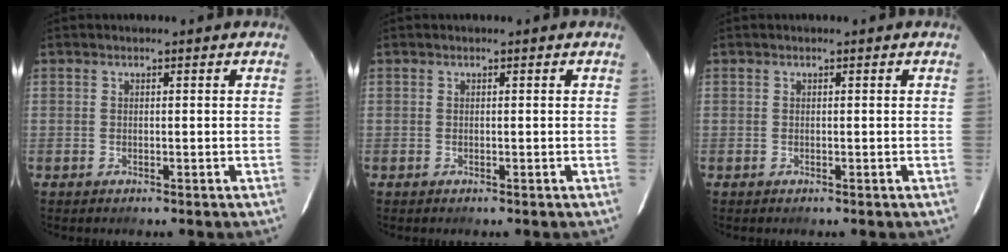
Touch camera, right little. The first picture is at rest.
{"total": 0.0}
{"total": 0.0}